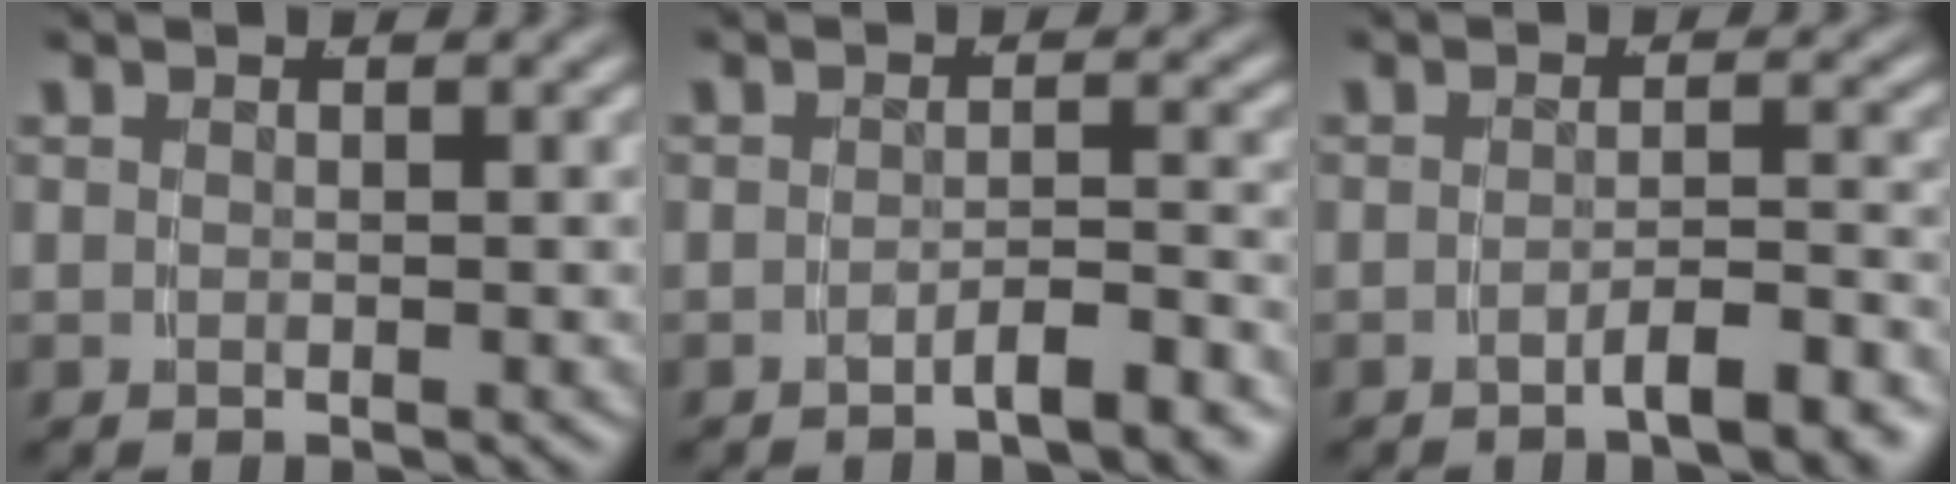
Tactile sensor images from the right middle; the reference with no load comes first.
{"total": 2.6, "force": [-2.3, -0.3, 1.2], "torque": [-0.009, 0.004, -0.042]}
{"total": 3.4, "force": [-2.8, 0.0, 1.9], "torque": [-0.020, 0.000, -0.046]}